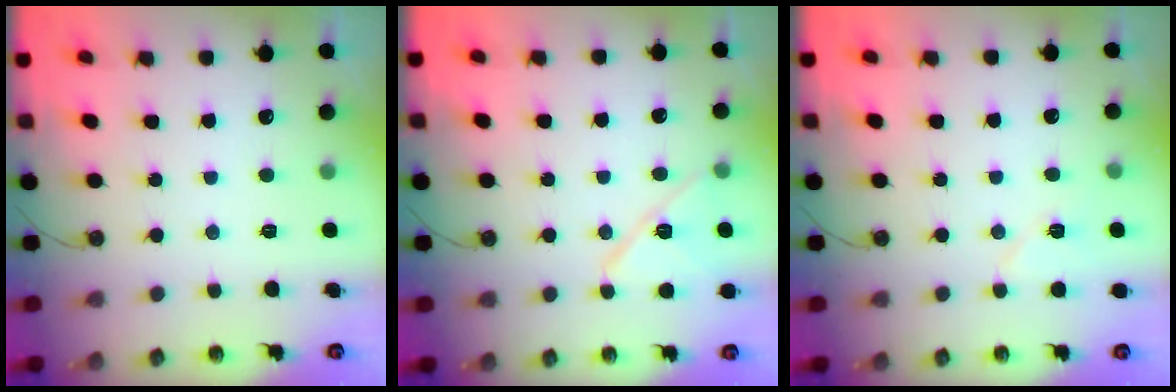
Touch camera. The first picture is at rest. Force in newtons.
{"total": 11.8, "press": 11.7, "slide": 1.7}
{"total": 9.1, "press": 3.6, "slide": 8.4}